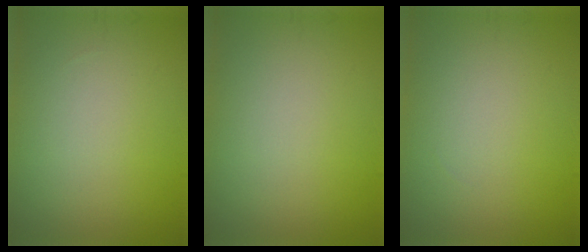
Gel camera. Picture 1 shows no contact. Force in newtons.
{"total": 0.0}
{"total": 0.0}